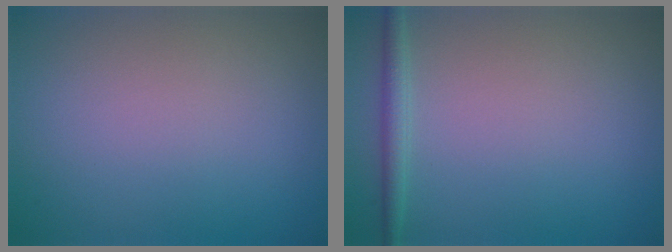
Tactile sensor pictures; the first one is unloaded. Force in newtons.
{"total": 1.6, "press": 1.6, "slide": 0.1}